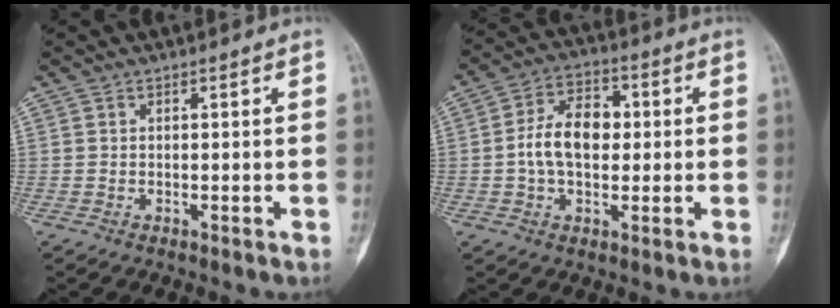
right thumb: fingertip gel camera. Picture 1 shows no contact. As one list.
[{"total": 10.4, "force": [0.2, 6.8, 7.9], "torque": [-0.122, 0.022, -0.003]}]